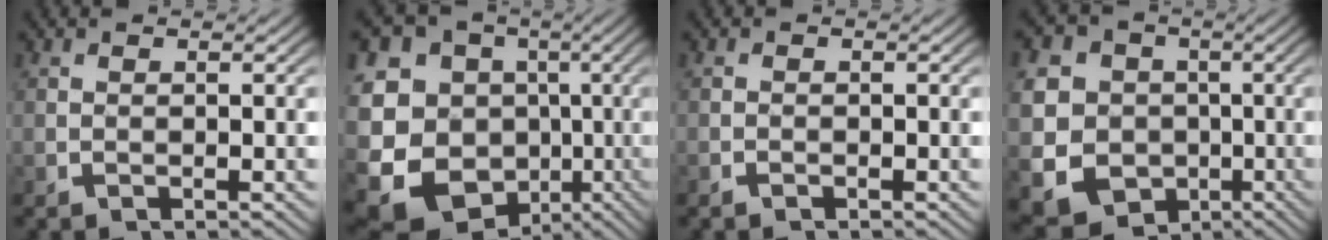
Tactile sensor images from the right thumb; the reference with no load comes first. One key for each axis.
{"total": 19.4, "fx": -2.6, "fy": 16.4, "fz": 10.1, "tx": -0.253, "ty": -0.087, "tz": -0.025}
{"total": 0.5, "fx": -0.5, "fy": 0.1, "fz": 0.1, "tx": -0.002, "ty": -0.004, "tz": -0.011}
{"total": 17.9, "fx": -4.4, "fy": 15.8, "fz": 7.2, "tx": -0.192, "ty": -0.088, "tz": -0.062}